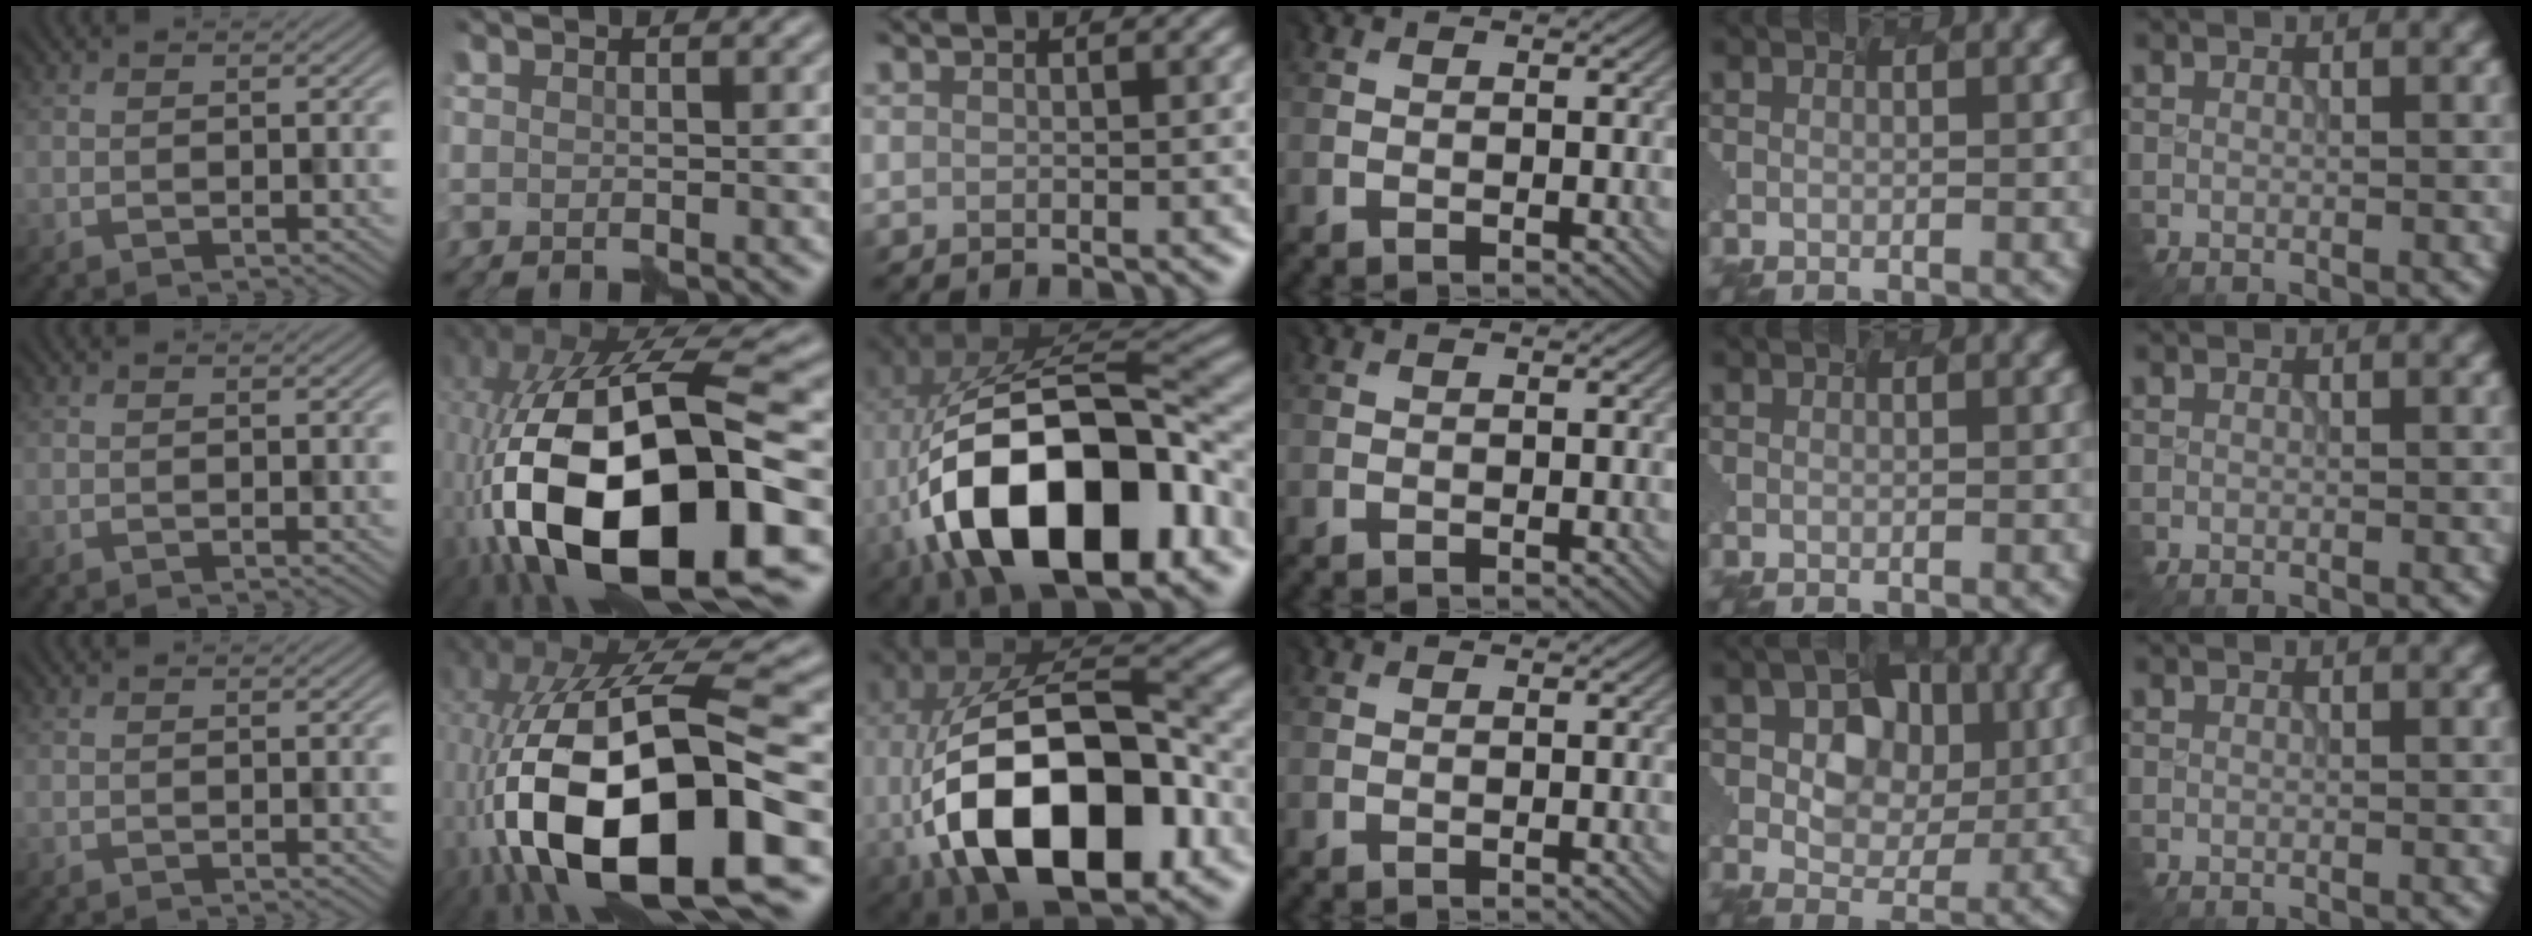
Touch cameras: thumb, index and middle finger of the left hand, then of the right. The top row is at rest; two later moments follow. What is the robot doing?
{"motion": "assemble", "object": "hinged jar"}